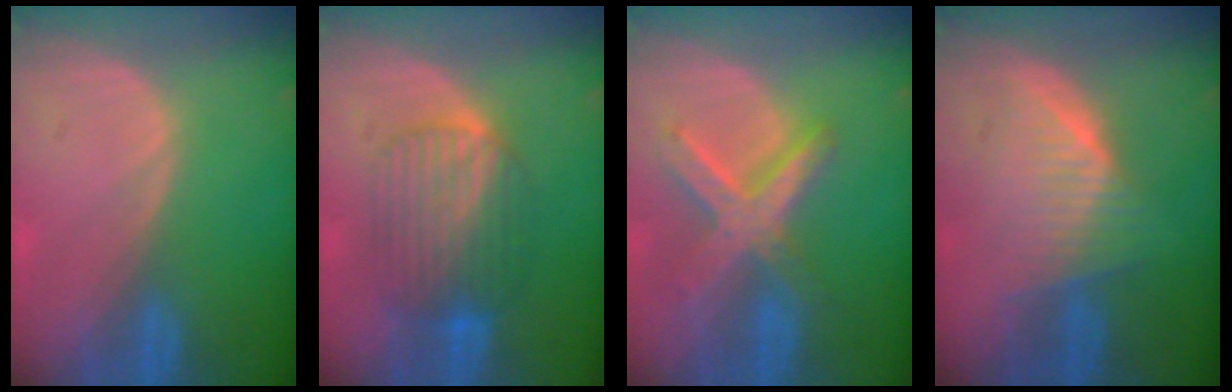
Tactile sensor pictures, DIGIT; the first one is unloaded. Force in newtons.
{"total": 7.4, "press": 7.3, "slide": 0.3}
{"total": 8.4, "press": 7.2, "slide": 4.2}
{"total": 6.4, "press": 6.2, "slide": 1.7}